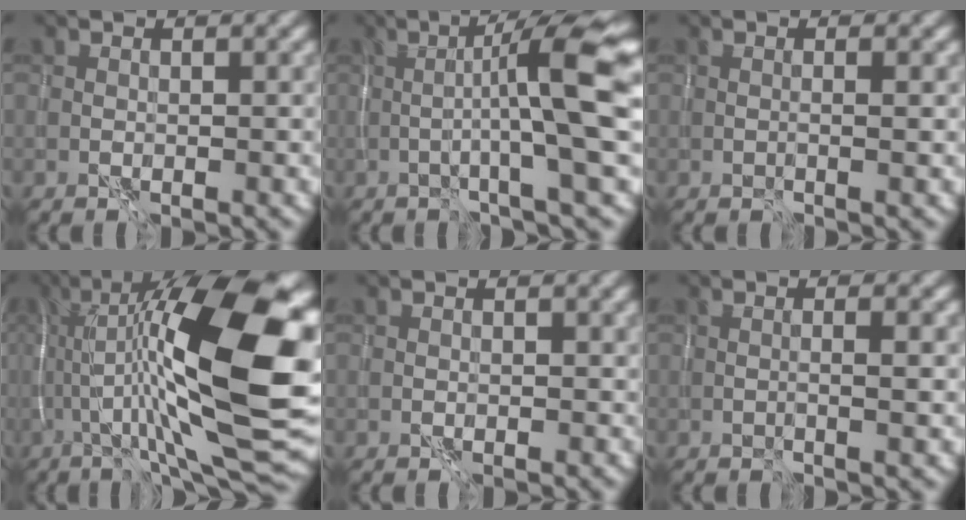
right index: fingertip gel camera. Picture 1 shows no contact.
{"total": 8.1, "force": [-0.1, 0.4, 8.1], "torque": [-0.123, 0.026, -0.006]}
{"total": 0.8, "force": [0.0, -0.1, 0.8], "torque": [-0.014, 0.000, -0.001]}
{"total": 18.4, "force": [0.3, 4.9, 17.7], "torque": [-0.284, 0.033, -0.003]}
{"total": 0.5, "force": [0.2, 0.5, 0.2], "torque": [0.000, 0.000, 0.006]}
{"total": 1.4, "force": [0.0, -0.1, 1.4], "torque": [-0.026, 0.001, -0.003]}